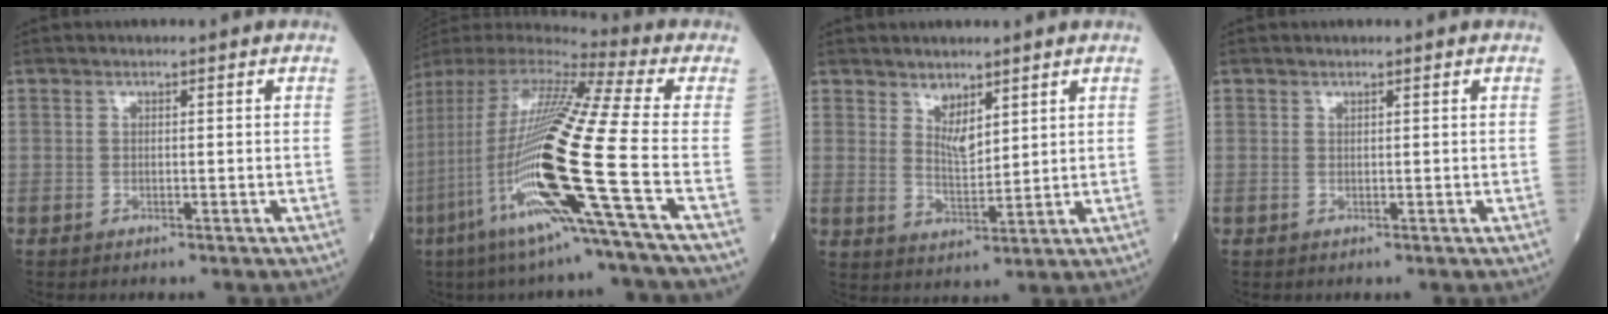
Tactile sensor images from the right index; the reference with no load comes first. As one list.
[{"total": 26.2, "force": [-8.0, -1.0, 24.9], "torque": [-0.494, -0.042, -0.168]}, {"total": 3.9, "force": [2.6, 1.6, 2.4], "torque": [-0.048, -0.007, 0.055]}, {"total": 0.0}]